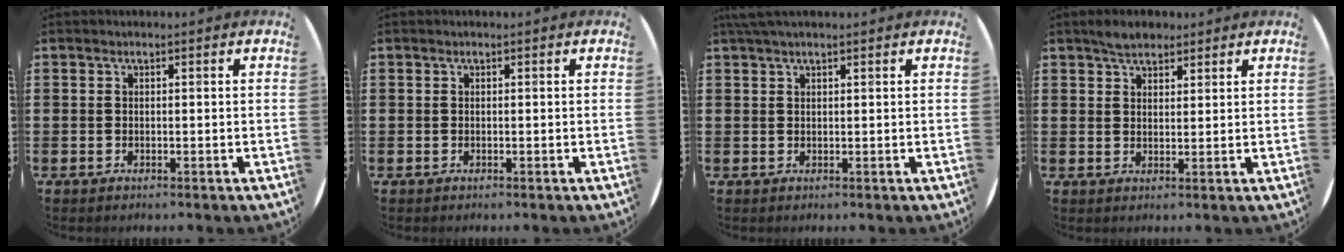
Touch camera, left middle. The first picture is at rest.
{"total": 0.0}
{"total": 1.4, "force": [1.2, 0.1, 0.8], "torque": [-0.017, 0.002, 0.022]}
{"total": 3.0, "force": [2.6, 1.2, 0.7], "torque": [-0.010, 0.003, 0.048]}